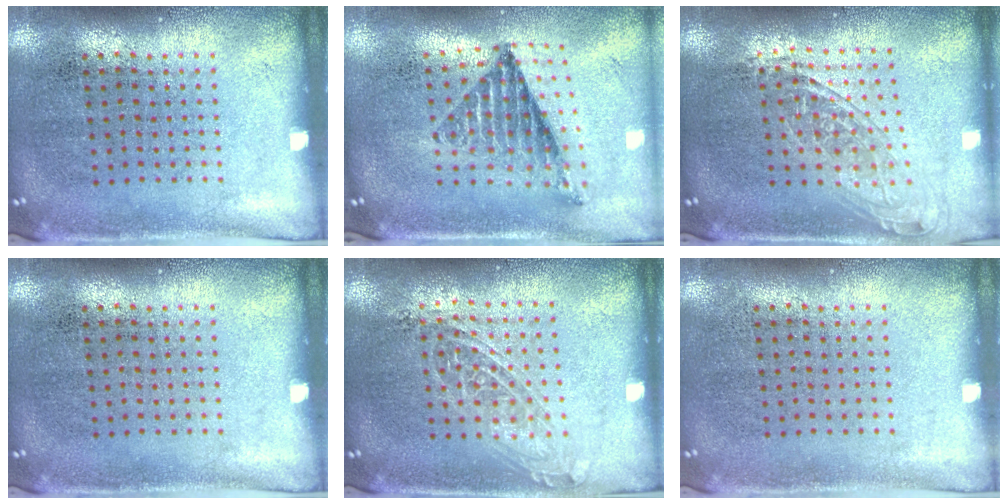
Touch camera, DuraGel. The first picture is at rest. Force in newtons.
{"total": 1.1, "press": 1.0, "slide": 0.5}
{"total": 1.5, "press": 1.3, "slide": 0.9}
{"total": 0.0}
{"total": 1.5, "press": 1.3, "slide": 0.6}
{"total": 0.0}